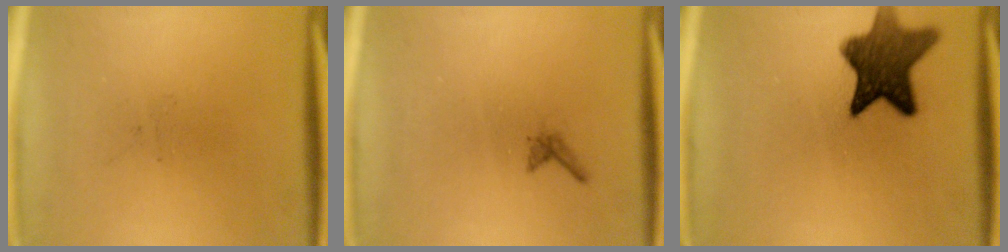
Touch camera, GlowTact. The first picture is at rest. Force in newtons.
{"total": 0.6}
{"total": 10.5}